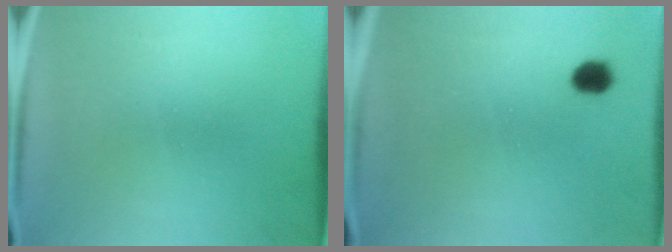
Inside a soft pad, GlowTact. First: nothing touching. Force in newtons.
{"total": 2.7}